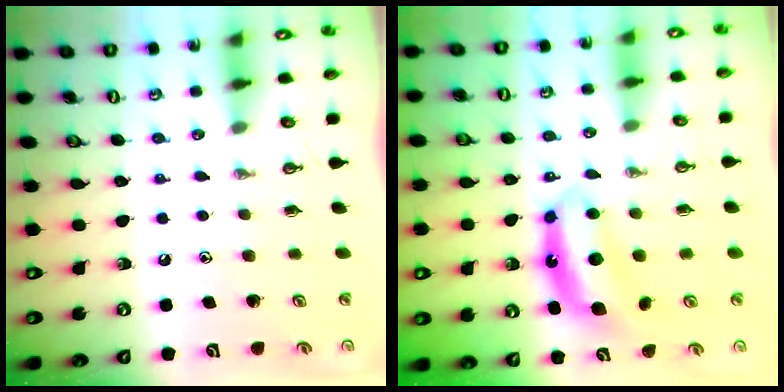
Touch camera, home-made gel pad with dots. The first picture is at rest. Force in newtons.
{"total": 6.8, "press": 6.8, "slide": 0.2}